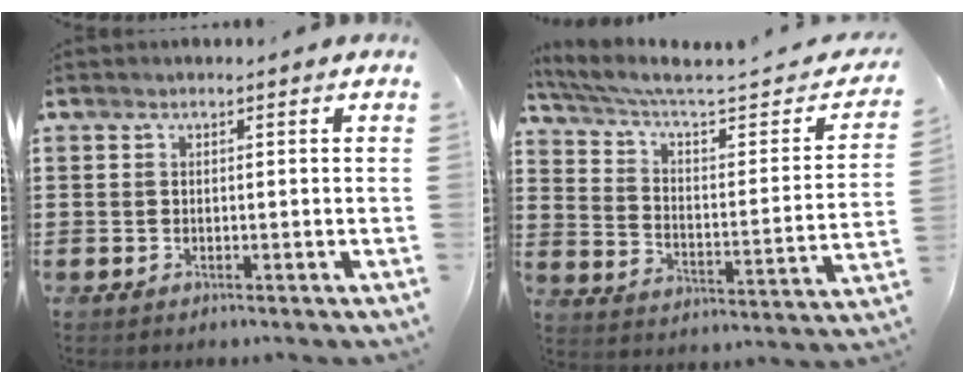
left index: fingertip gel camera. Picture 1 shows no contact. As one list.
[{"total": 5.2, "force": [3.6, 1.3, 3.5], "torque": [-0.087, -0.027, 0.055]}]